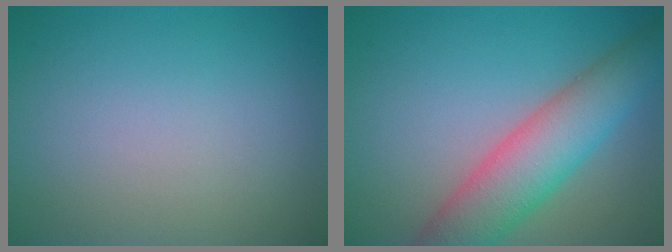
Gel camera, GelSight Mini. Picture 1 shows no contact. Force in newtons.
{"total": 7.2, "press": 7.2, "slide": 0.3}